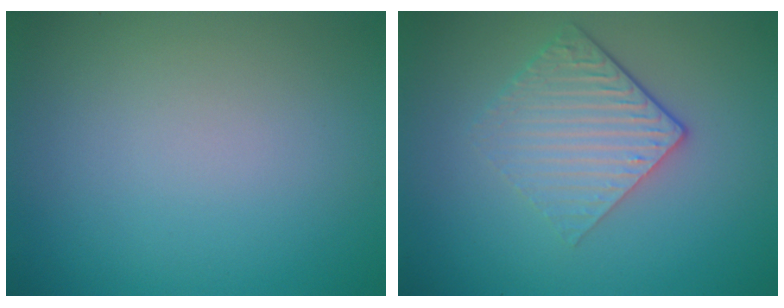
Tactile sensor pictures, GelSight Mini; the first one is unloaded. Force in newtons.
{"total": 3.8, "press": 2.8, "slide": 2.6}